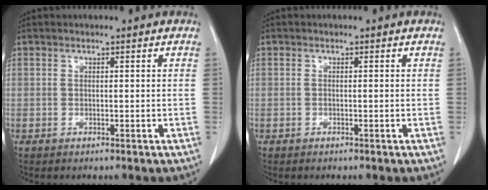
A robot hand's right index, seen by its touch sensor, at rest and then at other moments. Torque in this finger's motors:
{"motor_torque": [-0.01, 0.07, 0.03, 0.01]}